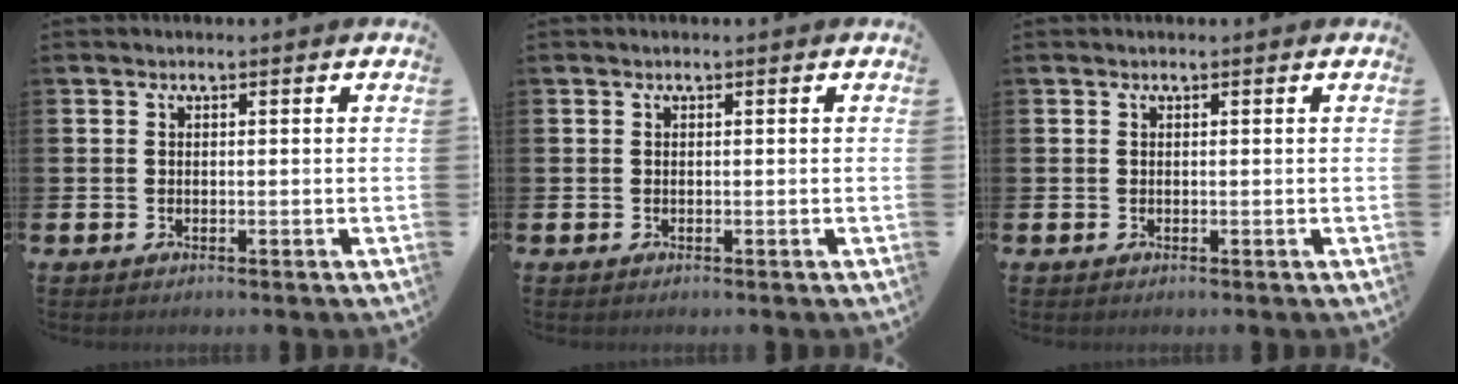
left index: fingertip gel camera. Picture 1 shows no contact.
{"total": 0.0}
{"total": 0.0}